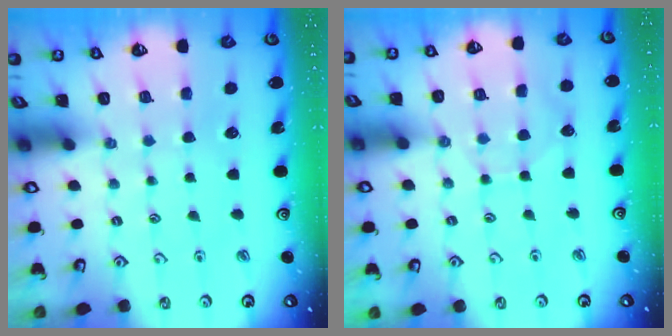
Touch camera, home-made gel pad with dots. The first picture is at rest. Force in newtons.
{"total": 5.2, "press": 5.1, "slide": 0.6}